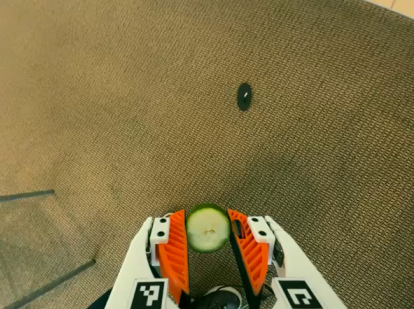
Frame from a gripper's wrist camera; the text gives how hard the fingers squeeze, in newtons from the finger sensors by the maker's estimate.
{"total": 7.3, "left": 7.1, "right": 7.4}